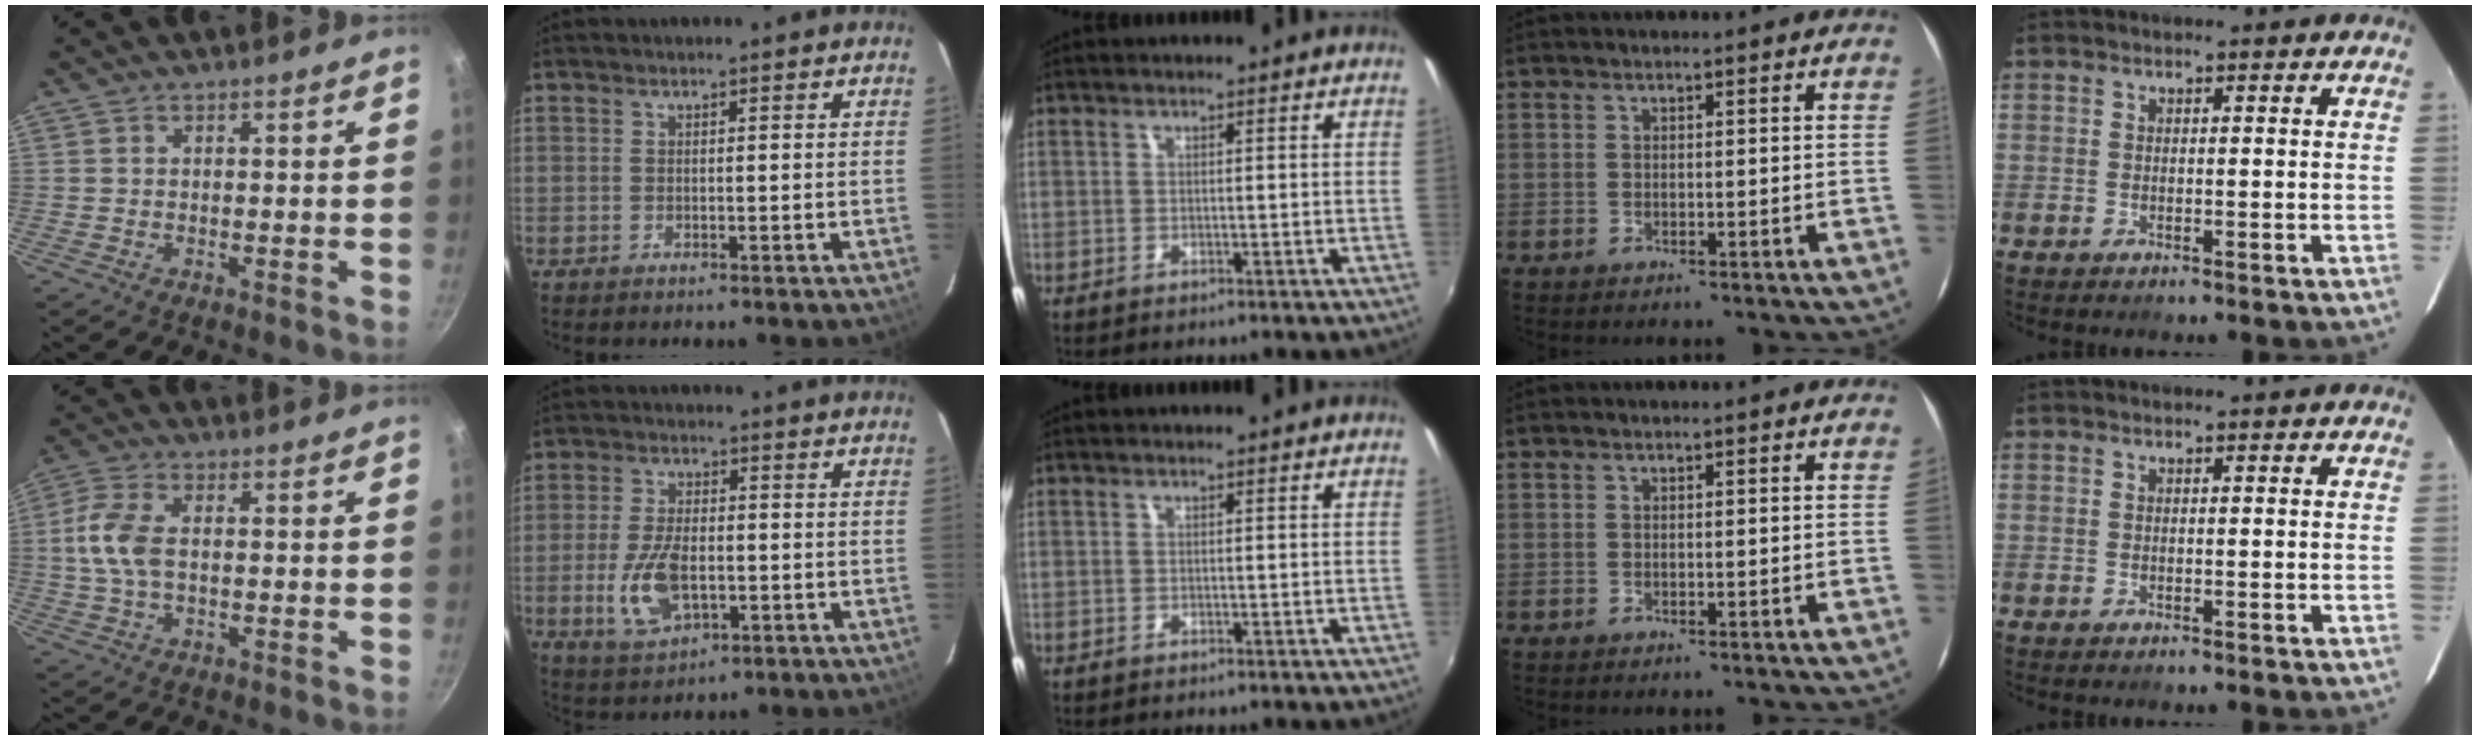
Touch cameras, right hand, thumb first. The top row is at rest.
{"thumb": {"total": 7.9, "force": [0.4, 4.4, 6.5], "torque": [-0.138, 0.013, 0.002]}, "index": {"total": 10.1, "force": [-2.4, 5.3, 8.2], "torque": [-0.176, -0.007, -0.039]}}